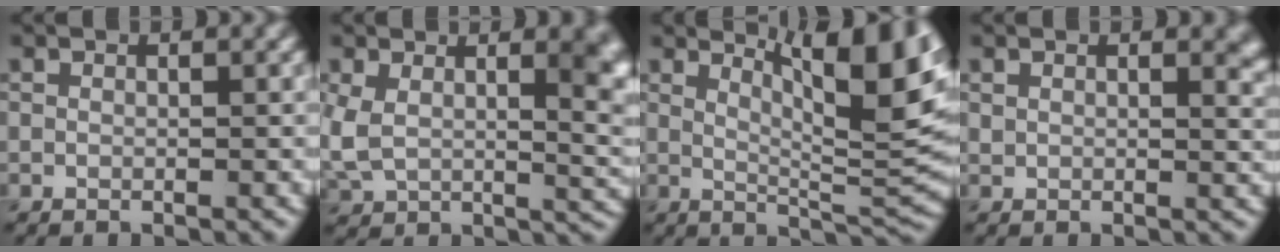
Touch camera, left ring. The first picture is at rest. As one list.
[{"total": 9.5, "force": [2.1, 5.2, 7.6], "torque": [-0.145, -0.025, 0.055]}, {"total": 10.9, "force": [5.2, 2.7, 9.2], "torque": [-0.121, 0.014, 0.084]}, {"total": 2.4, "force": [1.8, 1.1, 1.2], "torque": [-0.023, -0.003, 0.031]}]